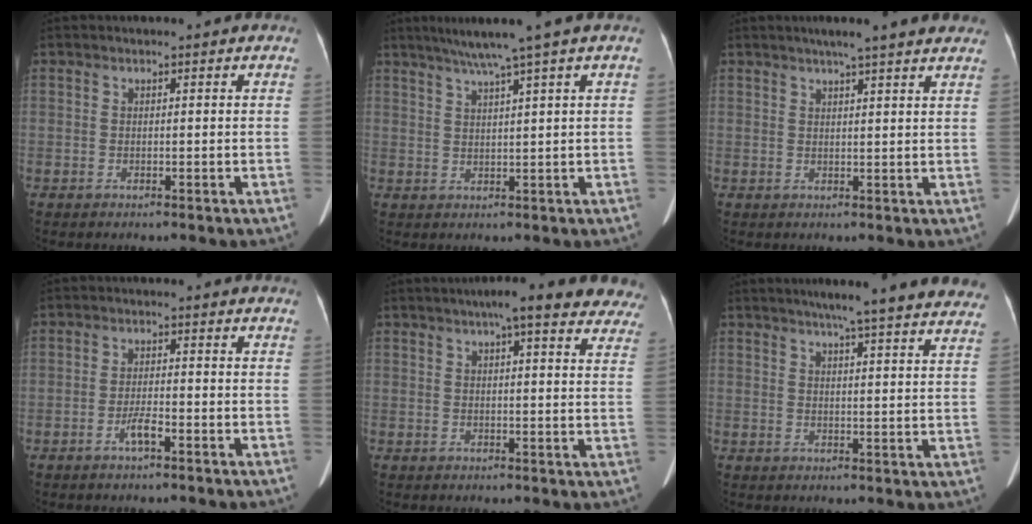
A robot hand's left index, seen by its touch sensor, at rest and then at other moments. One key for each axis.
{"total": 5.5, "fx": 3.9, "fy": -1.7, "fz": 3.6, "tx": -0.059, "ty": 0.011, "tz": 0.068}
{"total": 9.7, "fx": 8.0, "fy": 0.5, "fz": 5.5, "tx": -0.071, "ty": 0.022, "tz": 0.085}
{"total": 2.8, "fx": -1.6, "fy": 0.4, "fz": 2.2, "tx": -0.042, "ty": 0.000, "tz": -0.033}
{"total": 15.0, "fx": 12.1, "fy": 3.0, "fz": 8.4, "tx": -0.092, "ty": 0.023, "tz": 0.132}
{"total": 20.0, "fx": 17.4, "fy": 1.1, "fz": 9.8, "tx": -0.129, "ty": -0.010, "tz": 0.201}